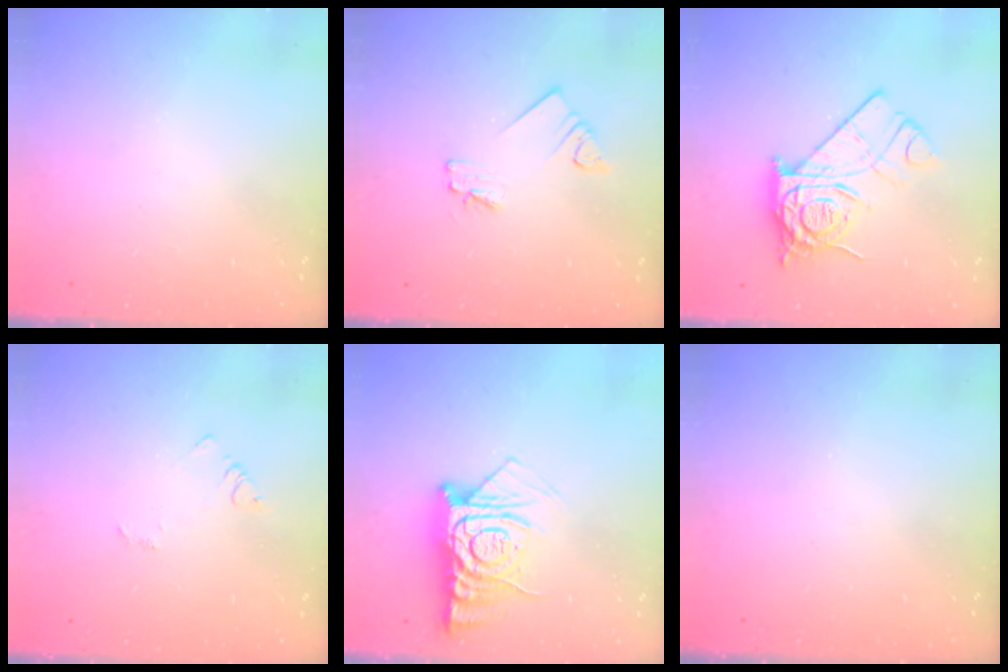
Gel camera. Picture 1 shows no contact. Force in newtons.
{"total": 2.3, "press": 2.3, "slide": 0.1}
{"total": 14.2, "press": 14.1, "slide": 1.1}
{"total": 2.9, "press": 2.9, "slide": 0.3}
{"total": 12.8, "press": 12.8, "slide": 1.0}
{"total": 0.0}